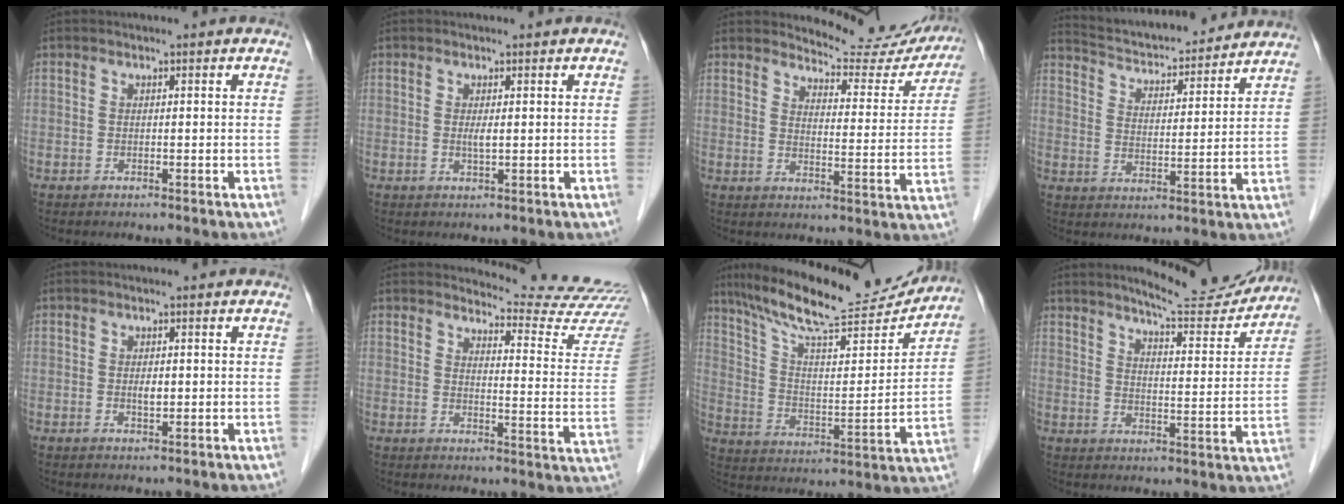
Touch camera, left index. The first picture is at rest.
{"total": 1.2, "force": [0.2, 0.2, 1.2], "torque": [-0.028, -0.002, 0.004]}
{"total": 13.9, "force": [13.4, 3.1, 2.1], "torque": [-0.009, -0.048, 0.147]}
{"total": 17.4, "force": [16.4, 2.8, 5.1], "torque": [-0.082, 0.015, 0.243]}
{"total": 1.4, "force": [0.0, 0.7, 1.3], "torque": [-0.023, -0.001, 0.001]}
{"total": 14.1, "force": [14.0, -1.2, 1.4], "torque": [-0.014, -0.122, 0.149]}
{"total": 22.0, "force": [19.5, 3.0, 9.6], "torque": [-0.169, -0.005, 0.298]}
{"total": 13.6, "force": [12.7, 1.4, 4.4], "torque": [-0.060, -0.021, 0.167]}